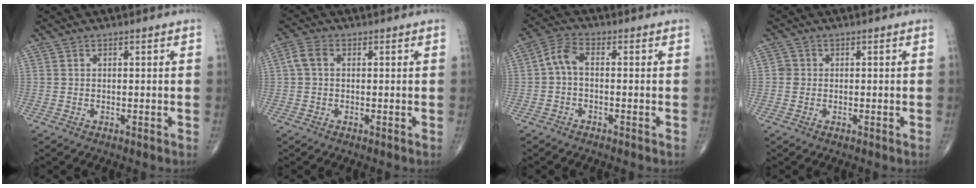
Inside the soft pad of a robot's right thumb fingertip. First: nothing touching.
{"total": 3.3, "force": [0.5, 2.3, 2.3], "torque": [-0.051, 0.014, 0.007]}
{"total": 4.4, "force": [-0.5, 2.3, 3.7], "torque": [-0.075, 0.017, -0.020]}
{"total": 1.6, "force": [-0.1, 1.5, 0.4], "torque": [0.002, 0.004, -0.003]}